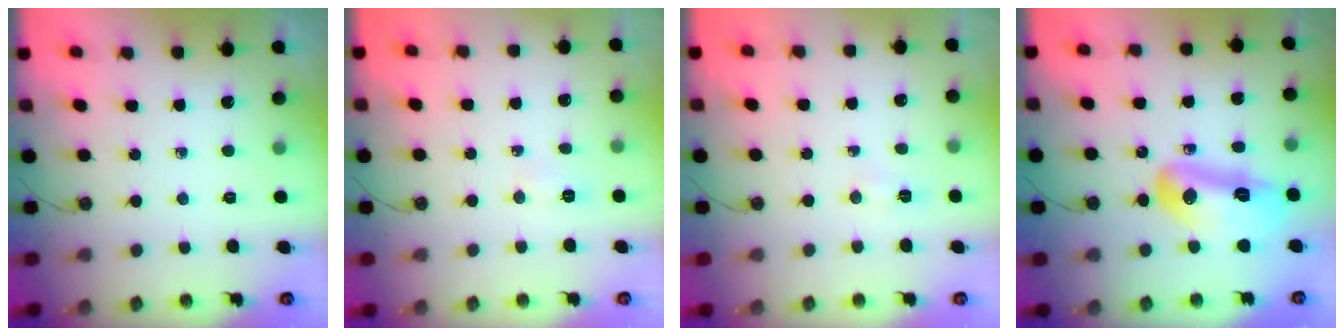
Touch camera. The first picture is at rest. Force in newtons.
{"total": 4.3, "press": 4.1, "slide": 1.0}
{"total": 2.9, "press": 2.9, "slide": 0.3}
{"total": 13.5, "press": 13.3, "slide": 2.1}